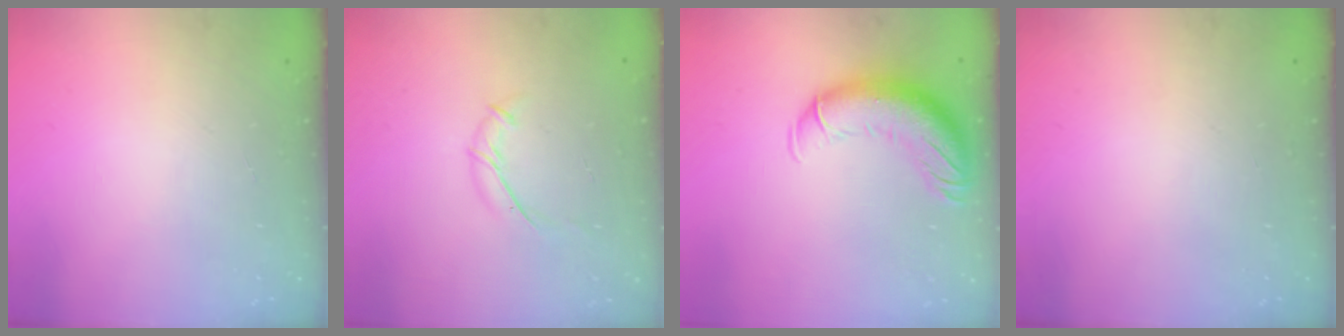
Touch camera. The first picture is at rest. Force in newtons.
{"total": 6.6, "press": 6.5, "slide": 1.4}
{"total": 14.0, "press": 13.6, "slide": 3.3}
{"total": 0.0}